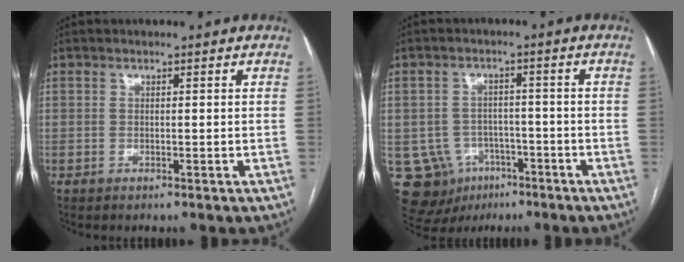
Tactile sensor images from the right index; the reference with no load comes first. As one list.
[{"total": 10.8, "force": [-4.6, 9.3, 2.9], "torque": [-0.059, 0.019, -0.056]}]